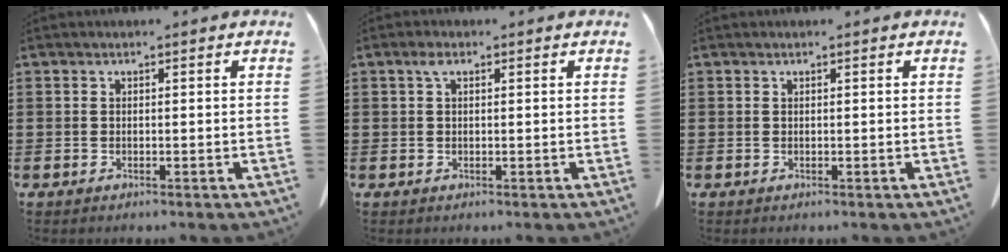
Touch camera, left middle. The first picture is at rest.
{"total": 1.7, "force": [0.6, 0.8, 1.4], "torque": [-0.031, 0.007, 0.009]}
{"total": 0.0}